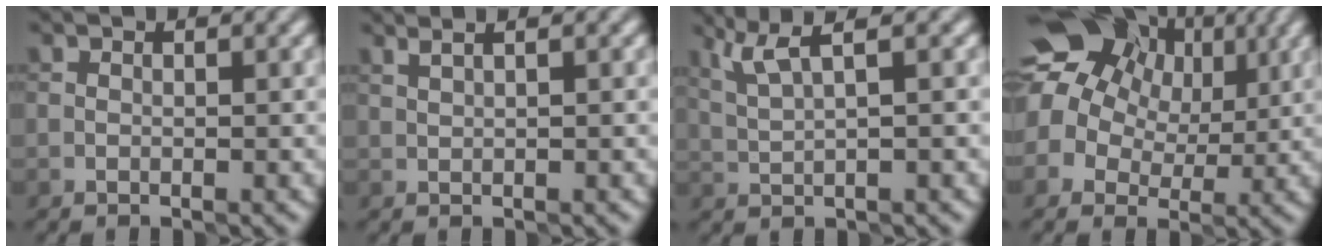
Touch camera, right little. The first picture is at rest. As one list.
[{"total": 1.7, "force": [1.3, 0.3, 1.0], "torque": [-0.014, 0.005, 0.014]}, {"total": 3.5, "force": [2.1, 0.3, 2.7], "torque": [-0.058, 0.009, 0.051]}, {"total": 15.0, "force": [5.9, 11.5, 7.6], "torque": [-0.171, 0.040, 0.094]}]